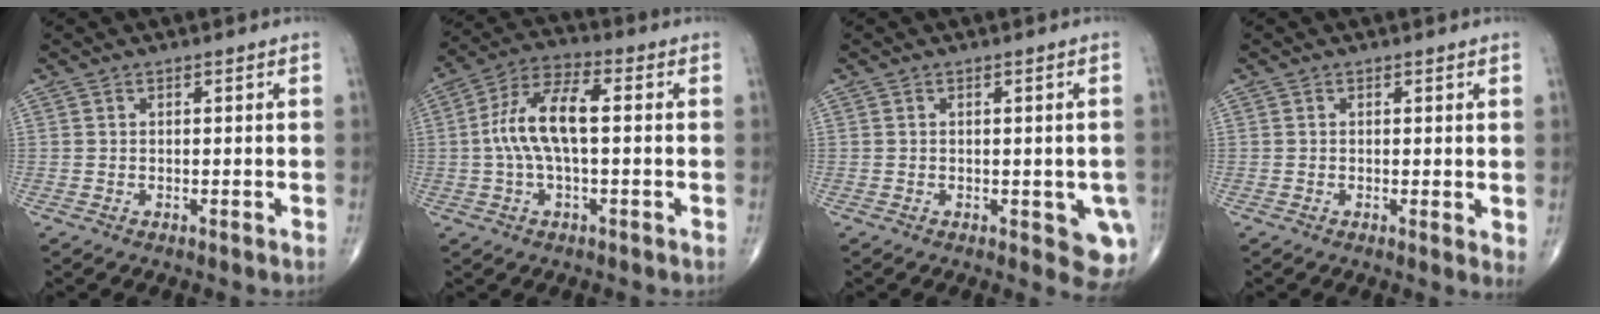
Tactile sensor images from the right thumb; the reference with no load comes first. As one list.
[{"total": 11.2, "force": [0.2, 4.6, 10.2], "torque": [-0.213, 0.034, -0.001]}, {"total": 5.8, "force": [-1.4, 2.5, 5.0], "torque": [-0.030, -0.007, -0.012]}, {"total": 2.0, "force": [0.3, 0.6, 1.9], "torque": [-0.027, -0.008, 0.001]}]